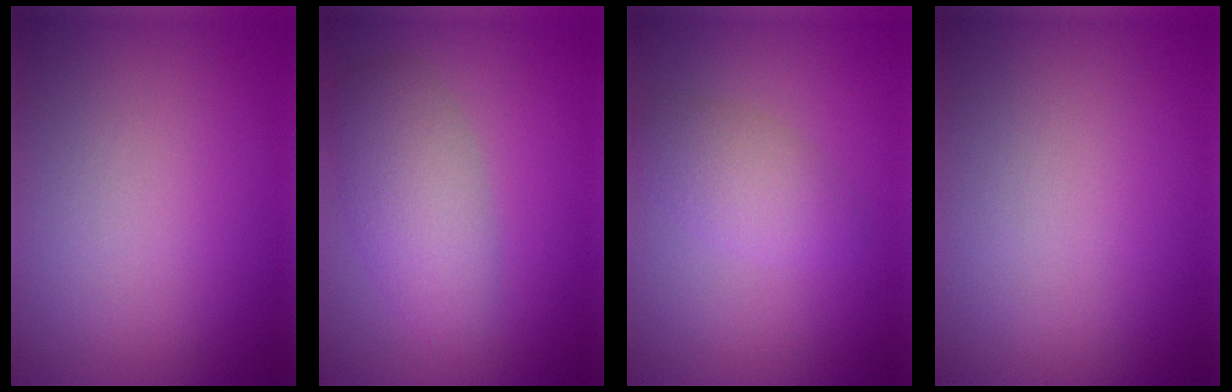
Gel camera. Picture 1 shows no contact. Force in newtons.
{"total": 4.2, "press": 4.2, "slide": 0.0}
{"total": 2.7, "press": 2.7, "slide": 0.1}
{"total": 0.0}